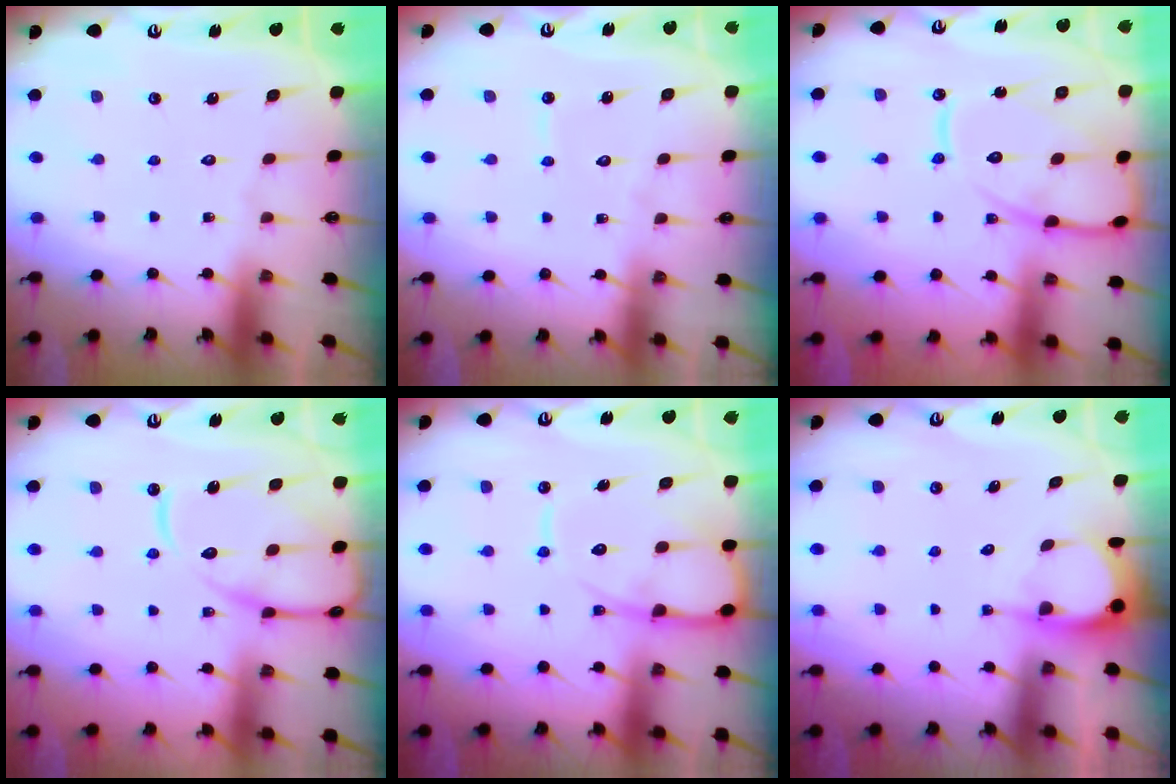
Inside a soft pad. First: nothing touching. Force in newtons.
{"total": 3.7, "press": 3.7, "slide": 0.3}
{"total": 15.1, "press": 15.1, "slide": 1.1}
{"total": 12.3, "press": 12.3, "slide": 1.2}
{"total": 11.4, "press": 11.3, "slide": 1.1}
{"total": 4.3, "press": 4.2, "slide": 0.4}